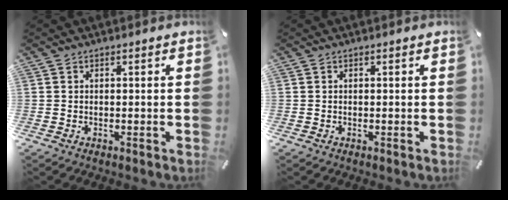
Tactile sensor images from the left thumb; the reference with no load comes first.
{"total": 0.0}